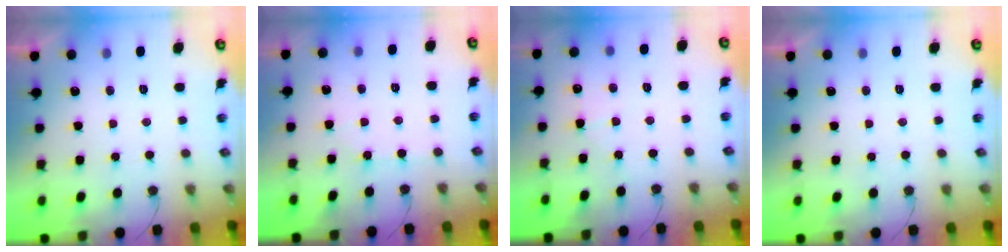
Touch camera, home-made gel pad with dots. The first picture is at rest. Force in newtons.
{"total": 2.8, "press": 2.8, "slide": 0.3}
{"total": 3.0, "press": 2.9, "slide": 0.5}
{"total": 0.0}